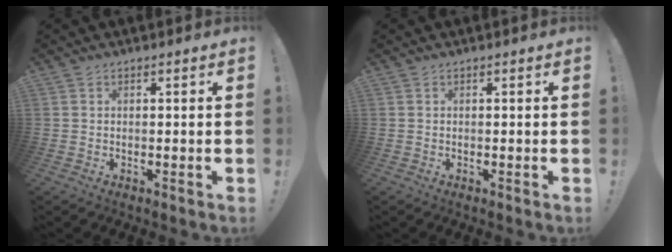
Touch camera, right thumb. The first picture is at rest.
{"total": 0.0}